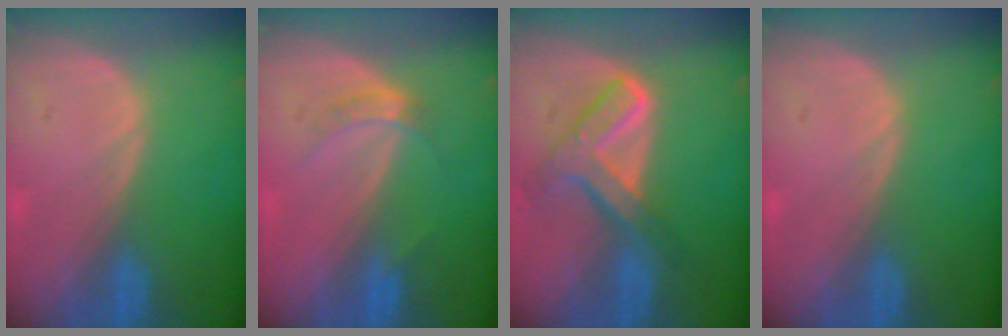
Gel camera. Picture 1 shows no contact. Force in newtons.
{"total": 2.8, "press": 2.5, "slide": 1.3}
{"total": 7.7, "press": 6.5, "slide": 4.1}
{"total": 0.0}